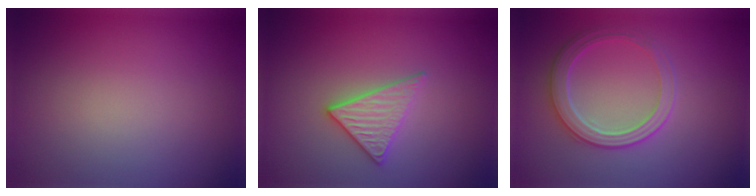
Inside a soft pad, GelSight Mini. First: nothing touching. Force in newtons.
{"total": 2.9, "press": 2.7, "slide": 1.1}
{"total": 3.7, "press": 3.3, "slide": 1.7}